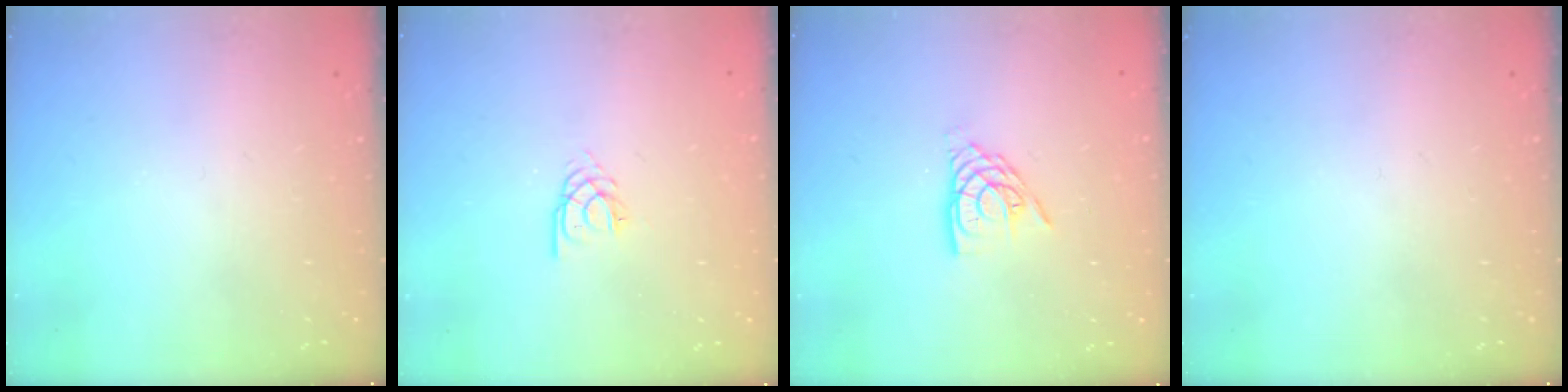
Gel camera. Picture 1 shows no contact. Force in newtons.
{"total": 2.3, "press": 2.3, "slide": 0.2}
{"total": 9.6, "press": 9.5, "slide": 0.9}
{"total": 0.0}